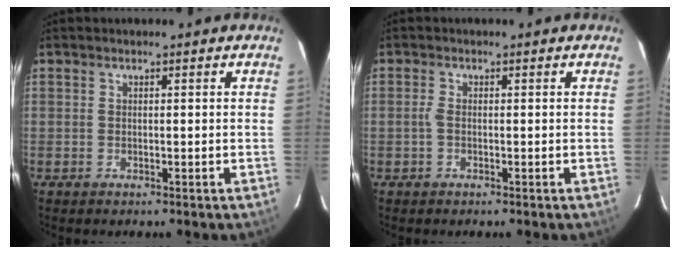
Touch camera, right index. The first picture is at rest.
{"total": 1.1, "force": [-0.3, 0.4, 1.0], "torque": [-0.020, 0.004, -0.006]}